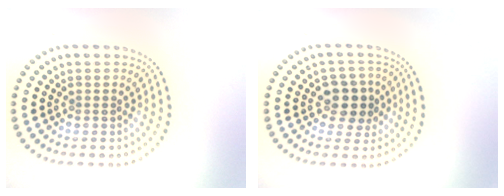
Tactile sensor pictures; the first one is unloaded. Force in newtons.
{"total": 3.6, "press": 3.4, "slide": 1.4}